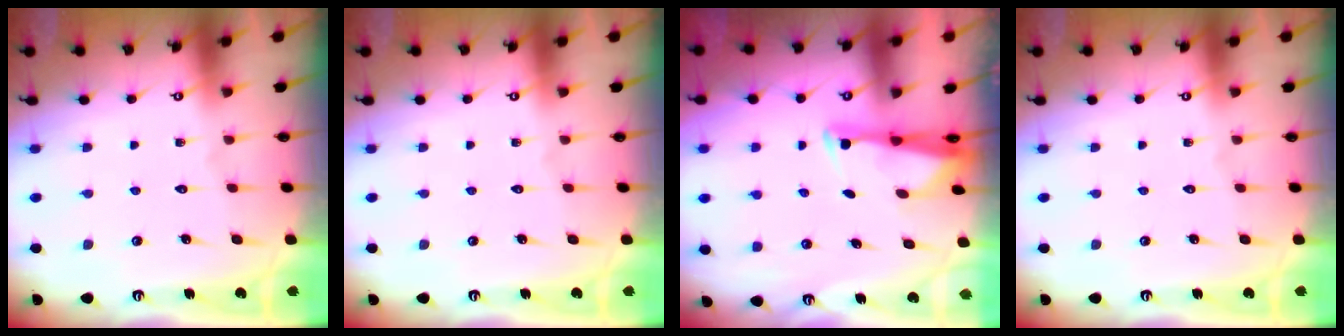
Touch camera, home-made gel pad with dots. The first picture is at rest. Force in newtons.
{"total": 0.0}
{"total": 2.9, "press": 2.8, "slide": 0.7}
{"total": 0.0}